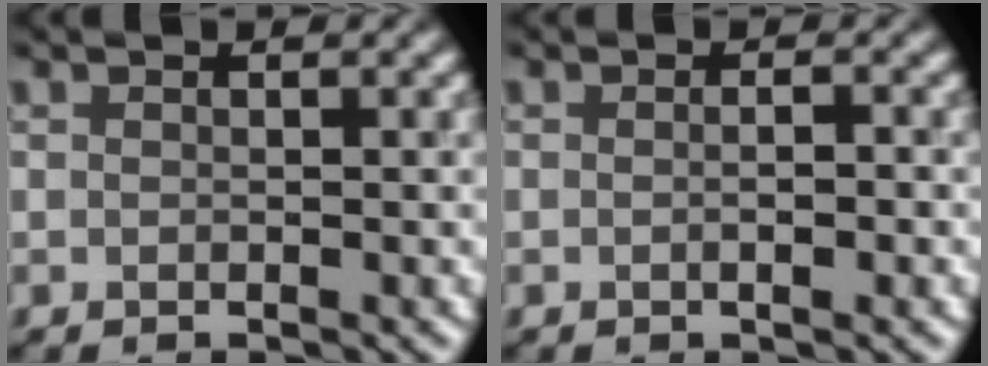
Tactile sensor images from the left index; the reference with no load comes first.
{"total": 2.3, "force": [0.3, 1.1, 2.0], "torque": [0.006, 0.007, -0.012]}